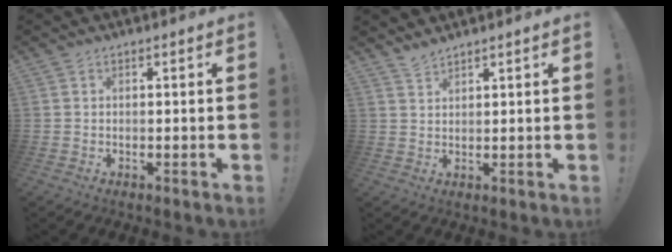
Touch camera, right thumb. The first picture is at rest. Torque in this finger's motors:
{"motor_torque": [-0.52, 0.06, -0.24, 0.21, -0.09]}